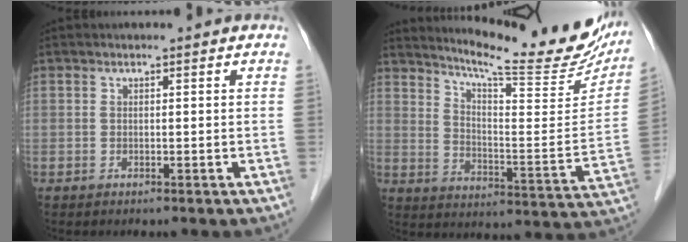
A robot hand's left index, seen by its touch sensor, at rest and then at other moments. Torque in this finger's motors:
{"motor_torque": [0.22, -0.35, 0.23, 0.04]}